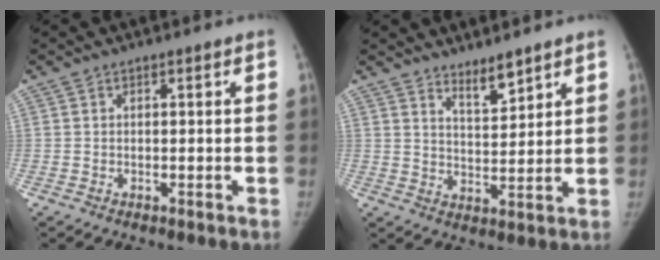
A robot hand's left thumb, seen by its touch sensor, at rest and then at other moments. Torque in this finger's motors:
{"motor_torque": [-0.22, -0.18, 0.32, 0.22, -0.06]}